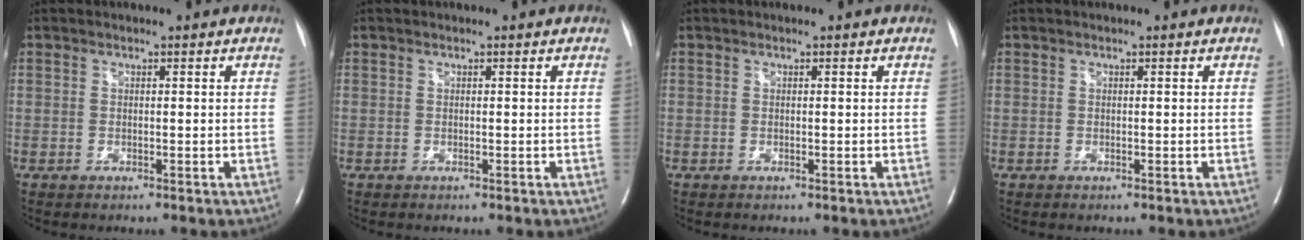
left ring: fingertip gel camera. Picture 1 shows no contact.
{"total": 0.0}
{"total": 0.0}
{"total": 0.0}